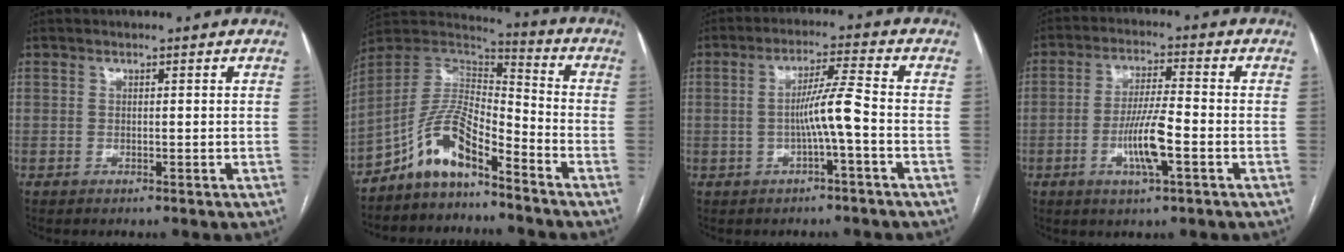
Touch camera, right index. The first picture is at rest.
{"total": 10.3, "force": [-7.2, 3.0, 6.7], "torque": [-0.140, 0.029, -0.138]}
{"total": 5.9, "force": [-1.3, -0.5, 5.8], "torque": [-0.105, 0.011, -0.023]}
{"total": 7.9, "force": [-2.6, 0.7, 7.4], "torque": [-0.144, -0.003, -0.050]}